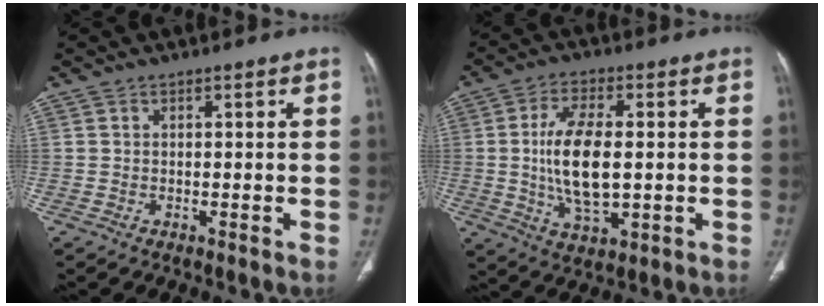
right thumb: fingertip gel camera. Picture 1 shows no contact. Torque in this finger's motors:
{"motor_torque": [2.43, 2.58, 1.71, -0.21, 0.51]}